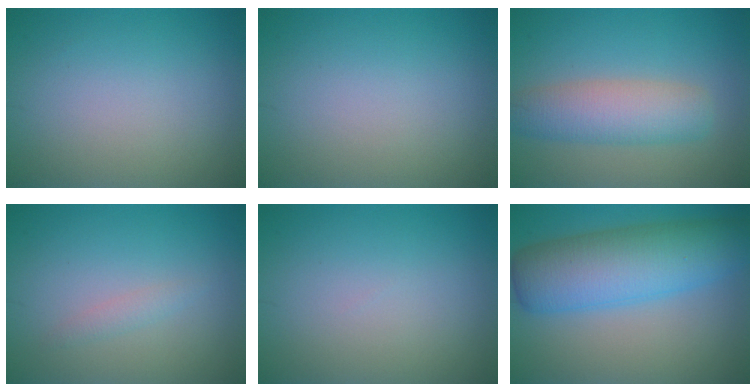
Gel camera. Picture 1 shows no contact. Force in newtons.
{"total": 0.0}
{"total": 5.2, "press": 5.2, "slide": 0.2}
{"total": 1.0, "press": 1.0, "slide": 0.1}
{"total": 0.0}
{"total": 8.9, "press": 8.9, "slide": 0.2}